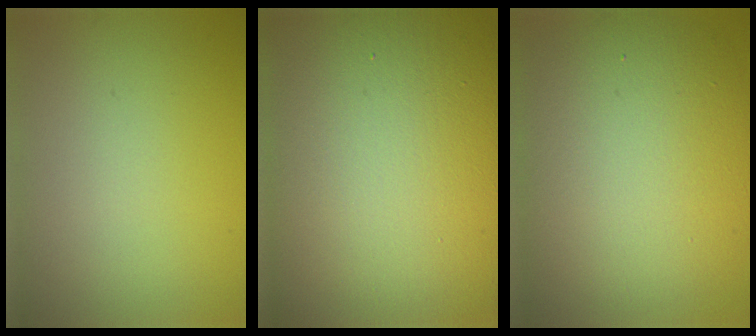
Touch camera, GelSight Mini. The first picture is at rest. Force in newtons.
{"total": 24.9, "press": 24.8, "slide": 1.4}
{"total": 12.7, "press": 12.6, "slide": 0.6}